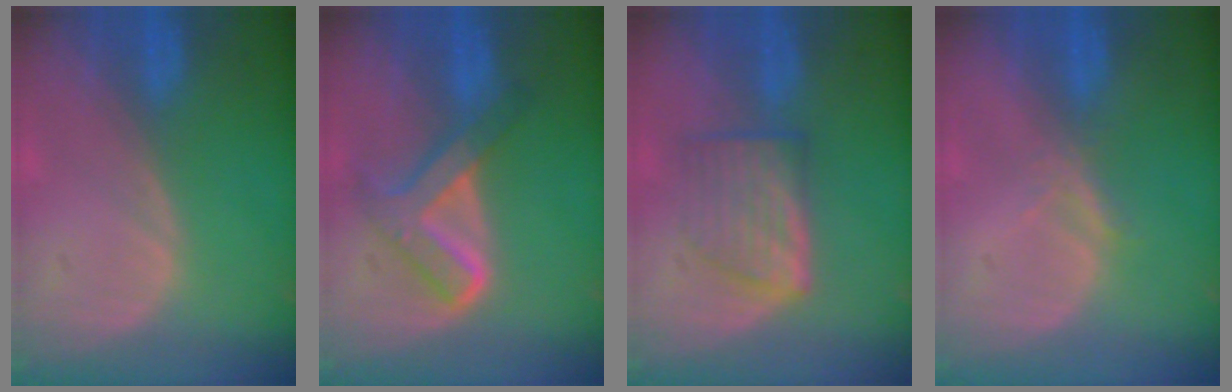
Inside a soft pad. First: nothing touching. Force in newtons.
{"total": 6.4, "press": 6.4, "slide": 0.4}
{"total": 6.1, "press": 5.8, "slide": 1.7}
{"total": 1.8, "press": 1.6, "slide": 0.7}